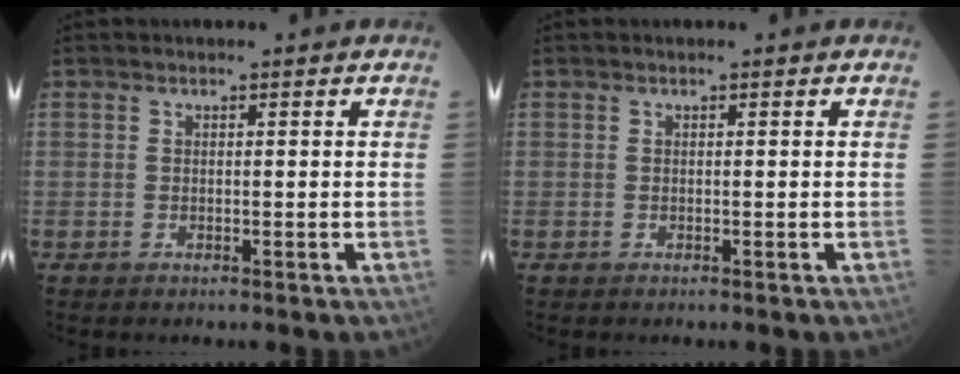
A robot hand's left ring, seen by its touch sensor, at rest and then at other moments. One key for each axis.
{"total": 0.0}